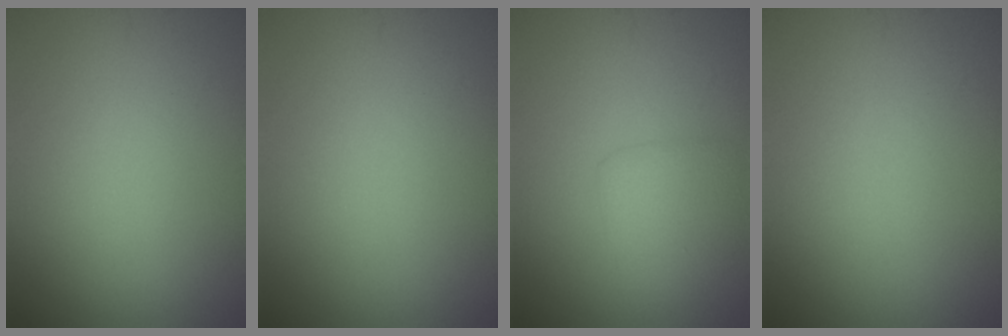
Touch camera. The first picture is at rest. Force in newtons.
{"total": 0.0}
{"total": 2.4, "press": 2.4, "slide": 0.1}
{"total": 0.0}